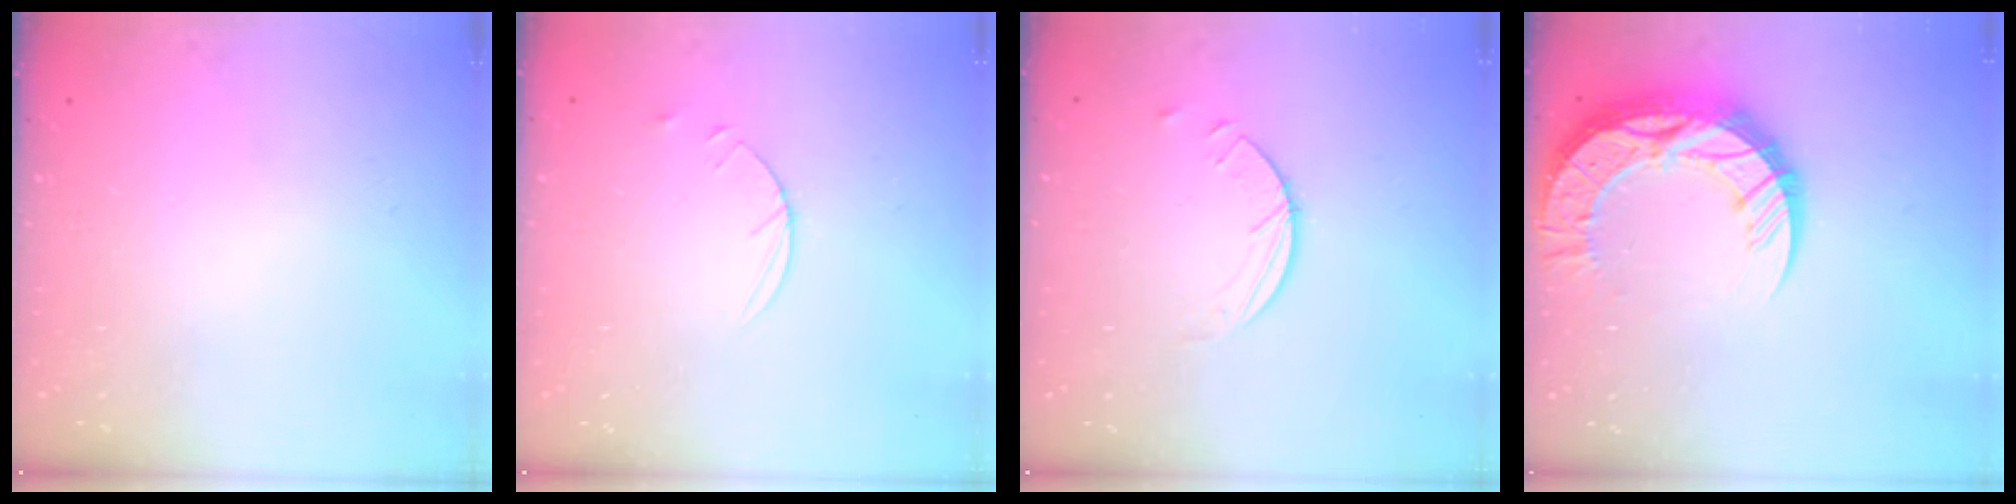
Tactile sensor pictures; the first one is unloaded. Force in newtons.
{"total": 3.6, "press": 3.6, "slide": 0.5}
{"total": 2.5, "press": 2.4, "slide": 0.2}
{"total": 18.2, "press": 18.2, "slide": 1.4}